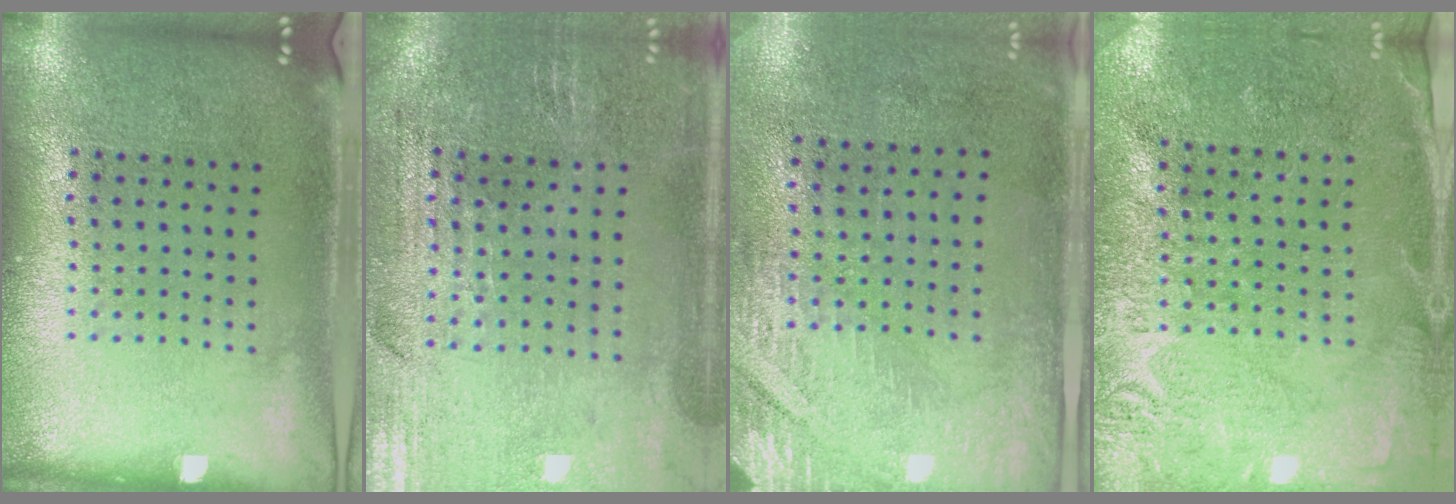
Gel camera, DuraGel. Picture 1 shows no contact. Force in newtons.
{"total": 1.1, "press": 1.1, "slide": 0.3}
{"total": 2.8, "press": 2.4, "slide": 1.4}
{"total": 2.7, "press": 2.7, "slide": 0.2}